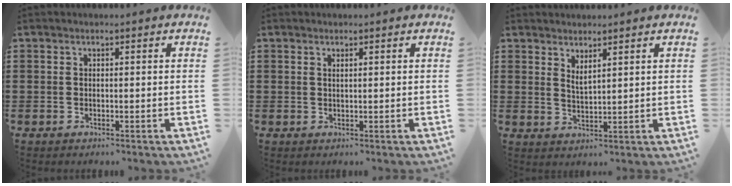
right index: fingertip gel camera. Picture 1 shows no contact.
{"total": 0.6, "force": [0.4, 0.2, 0.4], "torque": [-0.009, 0.001, 0.008]}
{"total": 2.1, "force": [1.9, 0.3, 0.7], "torque": [-0.017, 0.004, 0.036]}